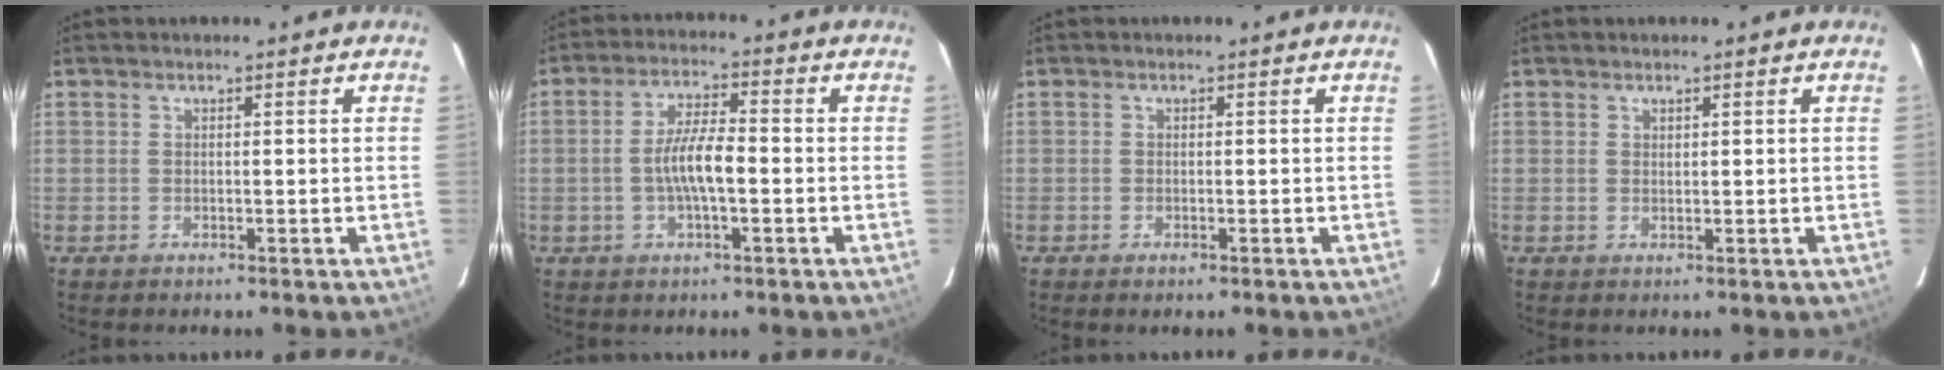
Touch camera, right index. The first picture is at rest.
{"total": 6.8, "force": [-1.4, 1.6, 6.5], "torque": [-0.124, 0.006, -0.025]}
{"total": 0.8, "force": [-0.5, 0.3, 0.5], "torque": [-0.008, -0.002, -0.009]}
{"total": 0.6, "force": [0.5, 0.4, 0.1], "torque": [-0.002, 0.001, 0.010]}